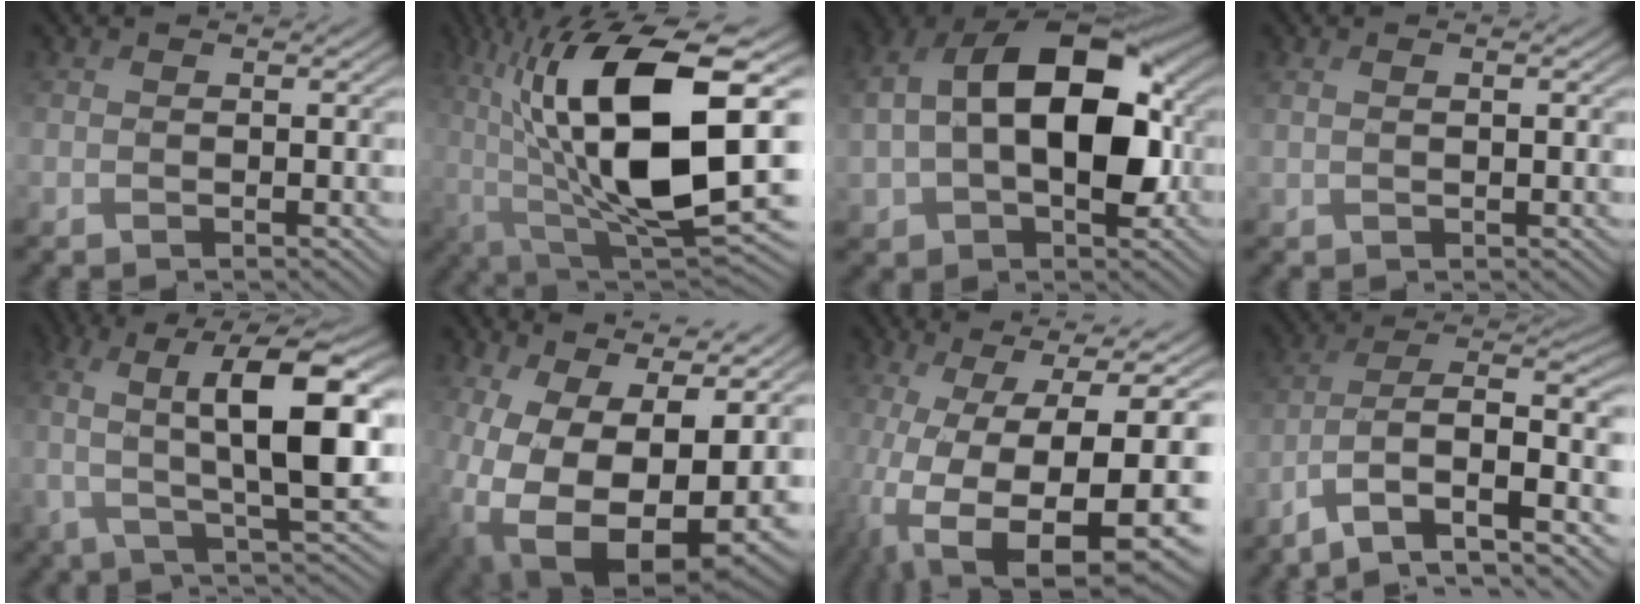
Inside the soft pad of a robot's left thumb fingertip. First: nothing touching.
{"total": 18.8, "force": [2.3, 7.5, 17.0], "torque": [-0.314, 0.009, 0.032]}
{"total": 16.6, "force": [1.4, 10.0, 13.1], "torque": [-0.232, 0.010, 0.025]}
{"total": 1.2, "force": [0.6, 0.2, 1.1], "torque": [-0.021, -0.001, 0.016]}
{"total": 14.7, "force": [1.1, 5.3, 13.7], "torque": [-0.271, -0.005, 0.022]}
{"total": 18.6, "force": [-0.6, 11.7, 14.4], "torque": [-0.256, -0.061, 0.039]}
{"total": 17.6, "force": [-5.9, 6.4, 15.3], "torque": [-0.279, -0.053, -0.065]}
{"total": 12.9, "force": [-5.1, 5.6, 10.4], "torque": [-0.202, -0.017, -0.093]}